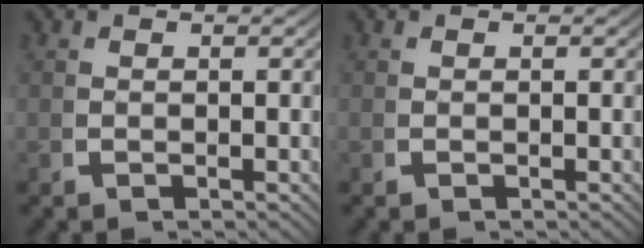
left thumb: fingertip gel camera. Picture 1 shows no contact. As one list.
[{"total": 0.0}]